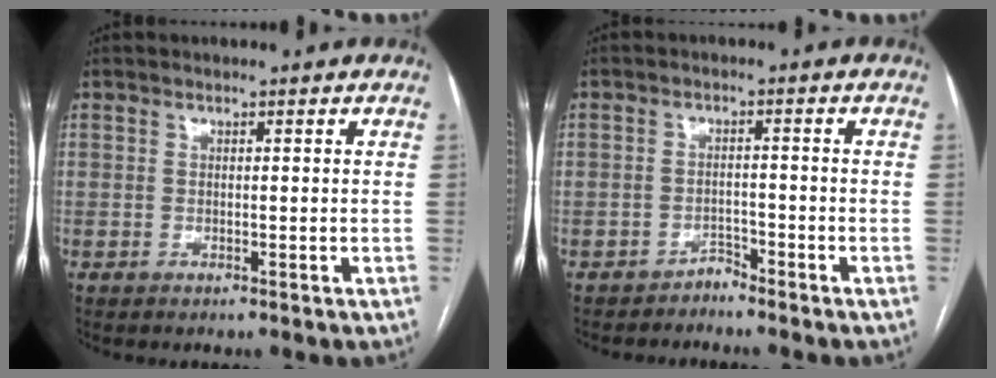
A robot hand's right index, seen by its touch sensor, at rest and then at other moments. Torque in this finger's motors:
{"motor_torque": [-1.01, 0.48, -0.49, -0.13]}